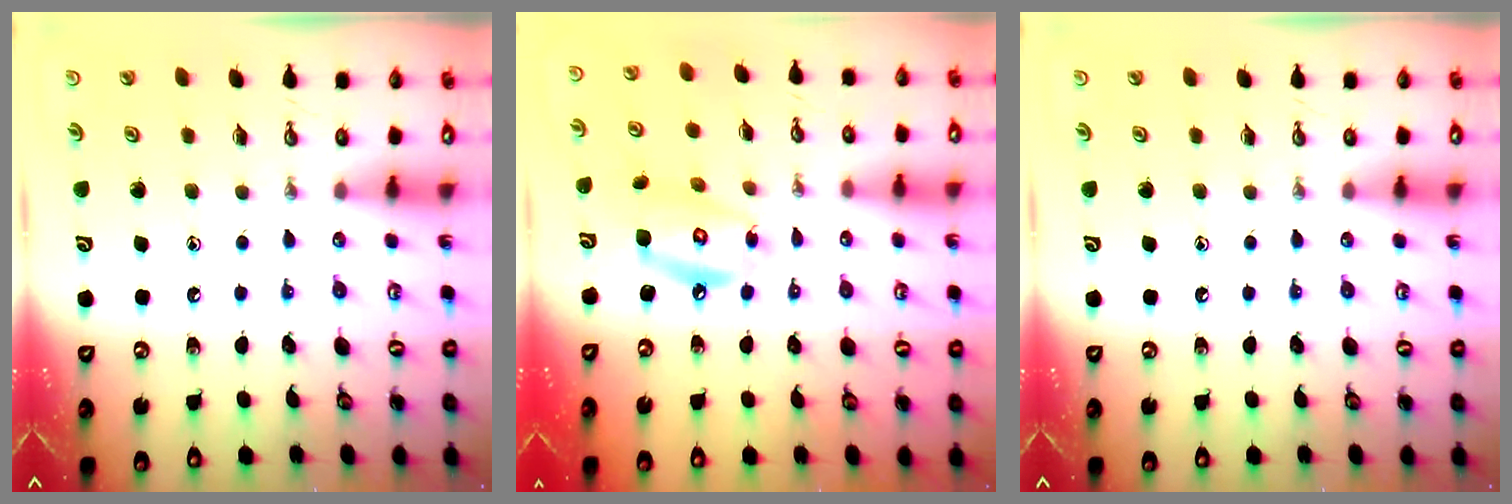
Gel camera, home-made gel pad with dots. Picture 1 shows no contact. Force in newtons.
{"total": 10.1, "press": 10.1, "slide": 0.8}
{"total": 0.0}